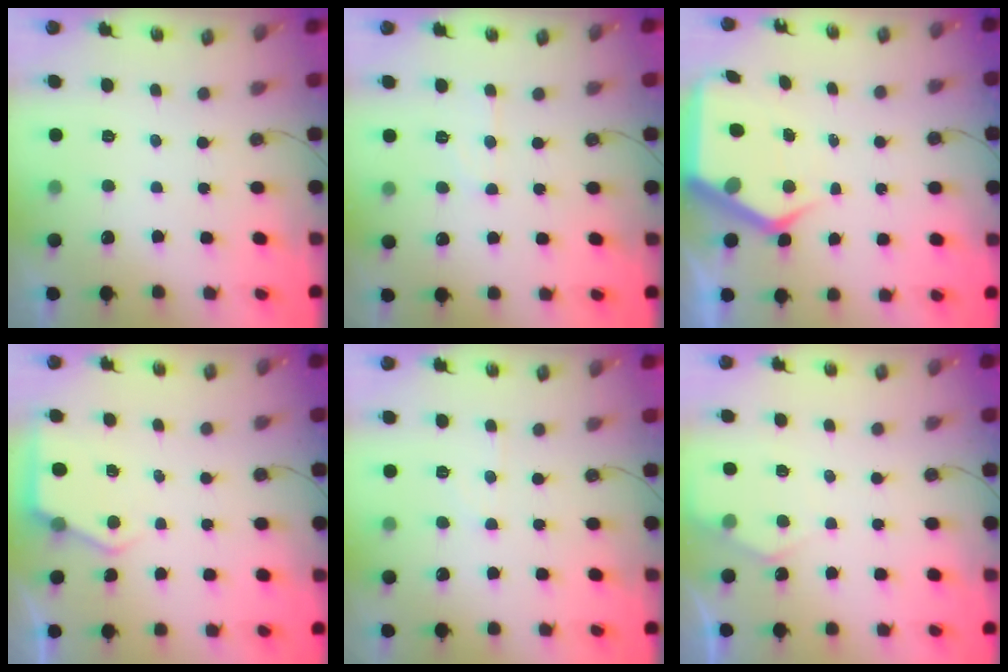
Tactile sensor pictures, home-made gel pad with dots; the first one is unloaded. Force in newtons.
{"total": 6.7, "press": 6.7, "slide": 0.4}
{"total": 7.5, "press": 7.5, "slide": 0.5}
{"total": 3.3, "press": 3.3, "slide": 0.5}
{"total": 5.3, "press": 5.3, "slide": 0.6}
{"total": 4.4, "press": 4.4, "slide": 0.6}